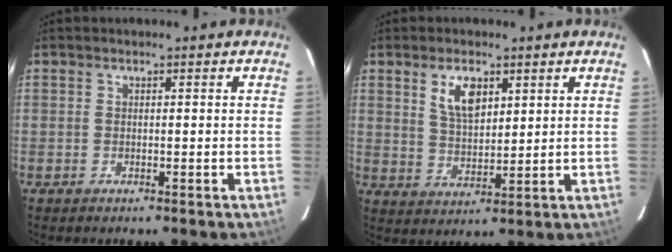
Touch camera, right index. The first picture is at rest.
{"total": 6.8, "force": [3.2, 3.3, 4.9], "torque": [-0.086, 0.005, 0.066]}